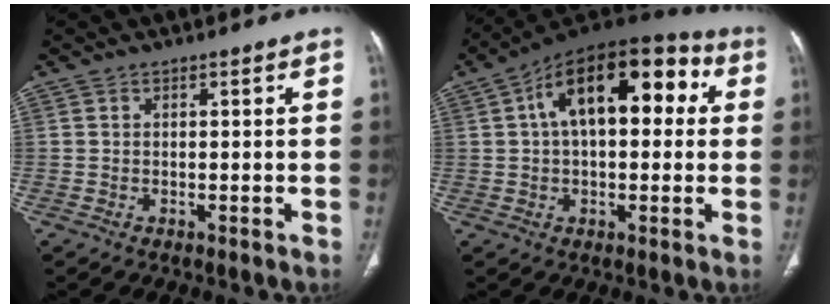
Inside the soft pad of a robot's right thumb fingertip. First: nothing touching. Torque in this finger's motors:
{"motor_torque": [0.49, 4.21, 0.73, 0.20, 0.16]}